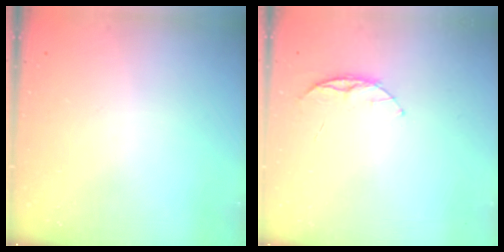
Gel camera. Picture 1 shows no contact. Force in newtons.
{"total": 6.0, "press": 5.9, "slide": 0.6}